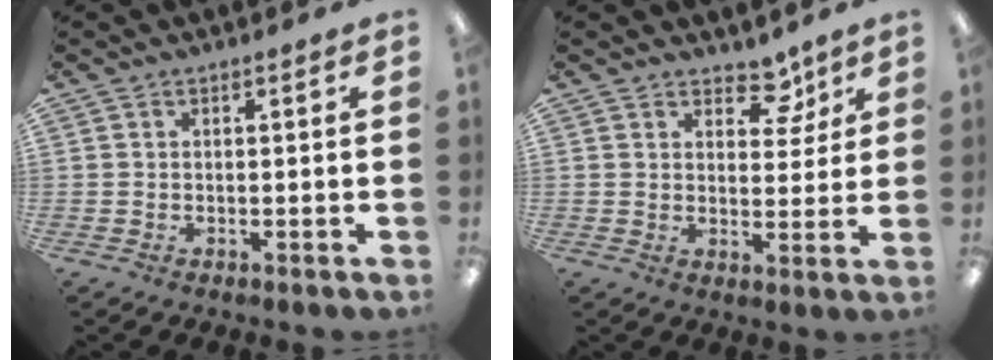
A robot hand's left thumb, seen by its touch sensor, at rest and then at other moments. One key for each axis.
{"total": 6.9, "fx": 4.9, "fy": 4.2, "fz": 2.5, "tx": -0.011, "ty": -0.028, "tz": 0.081}